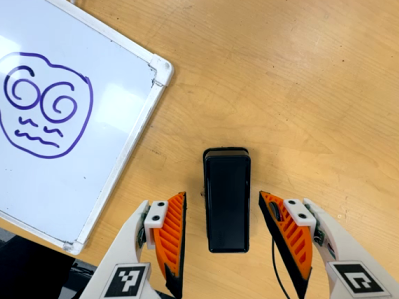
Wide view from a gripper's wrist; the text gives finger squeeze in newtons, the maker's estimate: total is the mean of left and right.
{"total": 0.0}